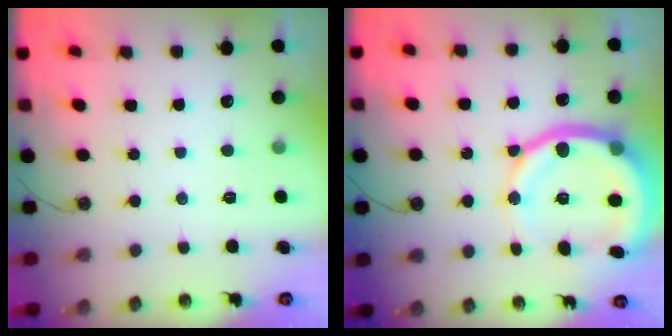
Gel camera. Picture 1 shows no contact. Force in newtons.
{"total": 17.2, "press": 17.1, "slide": 1.9}